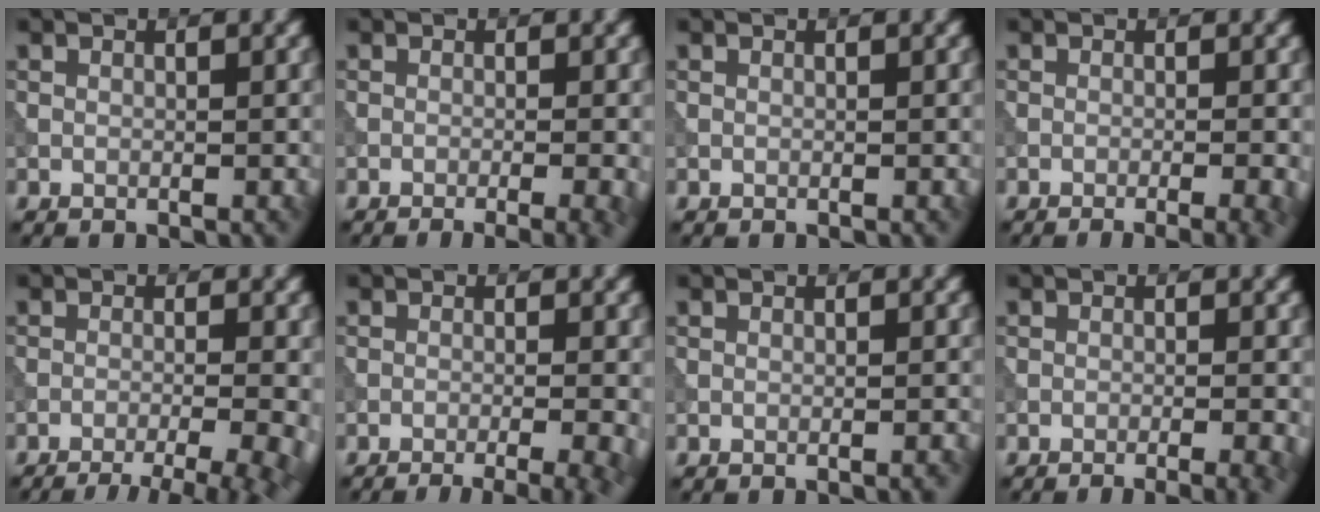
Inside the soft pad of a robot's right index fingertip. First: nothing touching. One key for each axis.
{"total": 5.8, "fx": -3.2, "fy": 2.2, "fz": 4.3, "tx": -0.029, "ty": 0.001, "tz": -0.028}
{"total": 0.0}
{"total": 5.6, "fx": -3.1, "fy": 2.1, "fz": 4.1, "tx": -0.027, "ty": 0.002, "tz": -0.028}
{"total": 9.6, "fx": -6.9, "fy": 3.2, "fz": 6.0, "tx": -0.061, "ty": -0.010, "tz": -0.064}
{"total": 8.7, "fx": -5.8, "fy": 3.1, "fz": 5.7, "tx": -0.041, "ty": -0.002, "tz": -0.052}
{"total": 0.7, "fx": -0.3, "fy": 0.2, "fz": 0.6, "tx": -0.002, "ty": 0.004, "tz": -0.006}
{"total": 5.3, "fx": -3.4, "fy": 1.9, "fz": 3.7, "tx": -0.024, "ty": 0.003, "tz": -0.031}